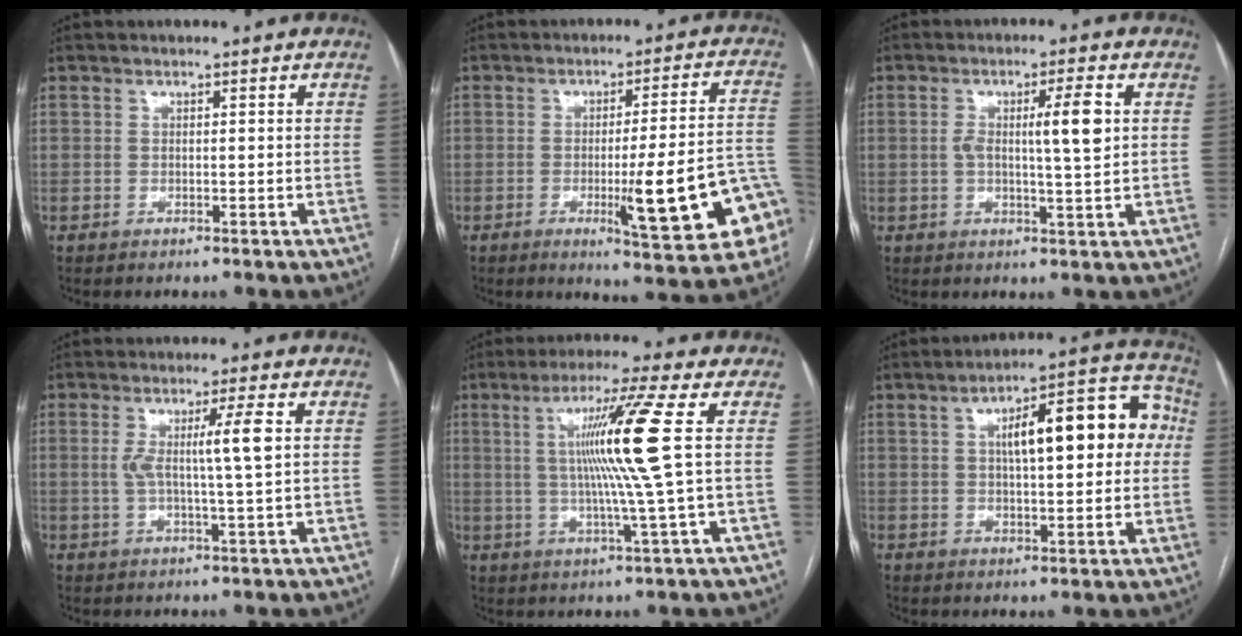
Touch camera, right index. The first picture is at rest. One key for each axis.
{"total": 16.1, "fx": -5.0, "fy": 1.2, "fz": 15.3, "tx": -0.156, "ty": 0.009, "tz": -0.057}
{"total": 6.2, "fx": 1.0, "fy": 0.1, "fz": 6.1, "tx": -0.103, "ty": 0.005, "tz": 0.017}
{"total": 6.1, "fx": 1.0, "fy": -0.6, "fz": 6.0, "tx": -0.108, "ty": 0.005, "tz": 0.022}
{"total": 11.5, "fx": 1.8, "fy": -2.7, "fz": 11.0, "tx": -0.197, "ty": 0.002, "tz": 0.040}
{"total": 15.3, "fx": 2.8, "fy": 4.6, "fz": 14.3, "tx": -0.191, "ty": 0.049, "tz": 0.041}